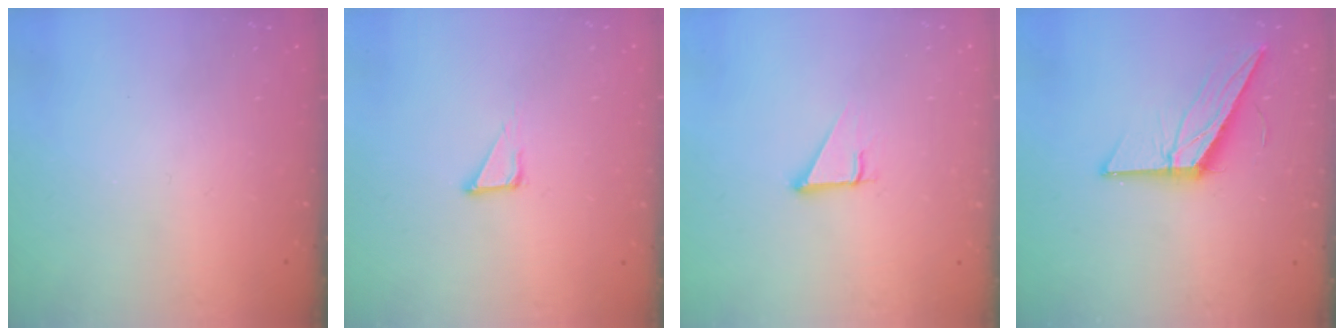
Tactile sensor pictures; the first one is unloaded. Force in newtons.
{"total": 3.4, "press": 3.4, "slide": 0.2}
{"total": 3.0, "press": 3.0, "slide": 0.1}
{"total": 12.7, "press": 12.7, "slide": 0.6}